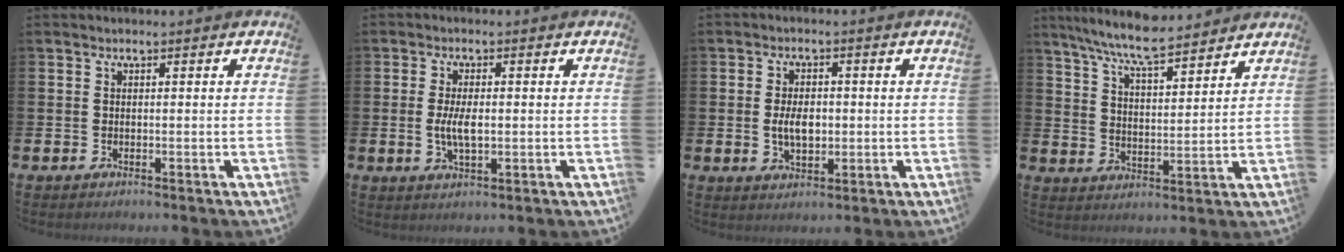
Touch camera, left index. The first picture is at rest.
{"total": 4.1, "force": [0.0, 1.8, 3.7], "torque": [-0.070, -0.001, -0.005]}
{"total": 4.2, "force": [-0.1, 2.5, 3.3], "torque": [-0.042, -0.001, -0.007]}
{"total": 8.4, "force": [7.8, 0.8, 3.1], "torque": [-0.085, -0.036, 0.140]}